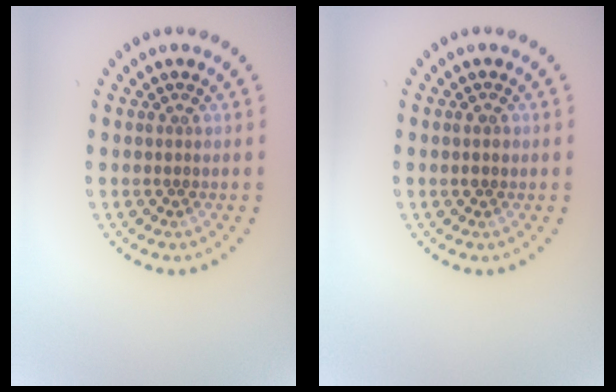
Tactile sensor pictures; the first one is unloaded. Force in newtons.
{"total": 1.3, "press": 1.2, "slide": 0.1}